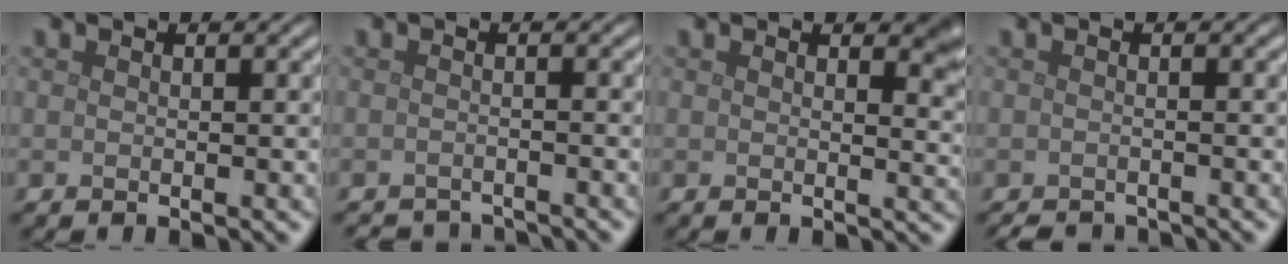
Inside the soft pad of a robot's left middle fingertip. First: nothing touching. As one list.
[{"total": 2.8, "force": [-2.8, 0.2, 0.1], "torque": [0.001, -0.007, -0.042]}, {"total": 2.2, "force": [1.3, 0.8, 1.5], "torque": [-0.017, -0.007, 0.020]}, {"total": 2.1, "force": [-2.1, 0.3, 0.3], "torque": [-0.002, -0.008, -0.032]}]